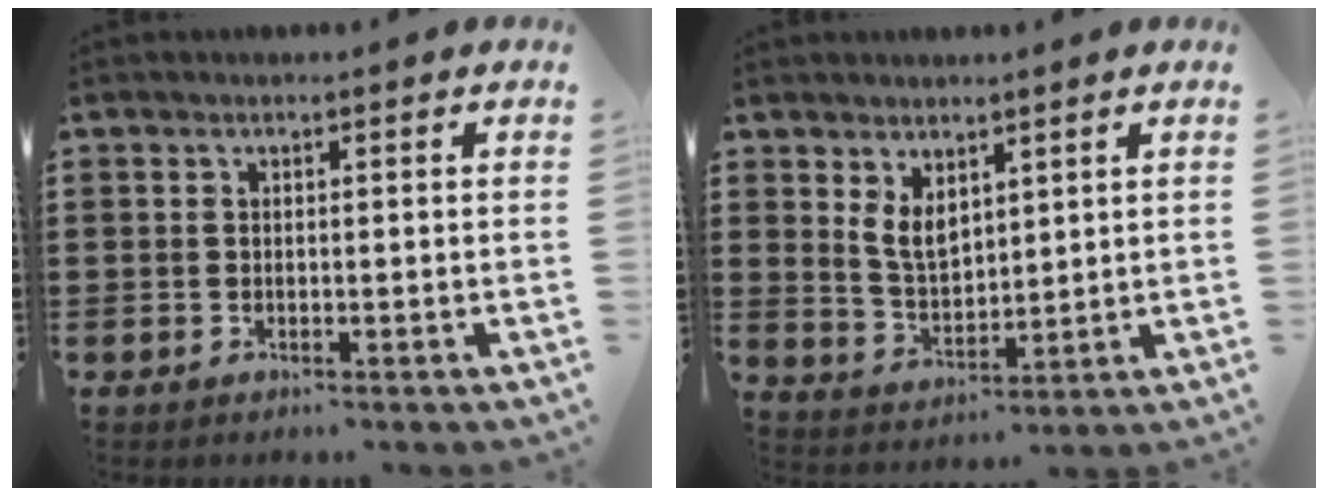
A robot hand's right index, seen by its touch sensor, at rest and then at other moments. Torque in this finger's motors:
{"motor_torque": [0.46, 0.45, 0.16, 0.09]}